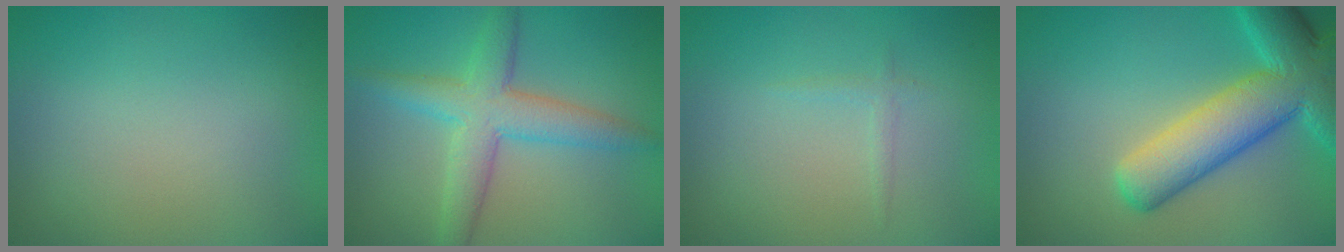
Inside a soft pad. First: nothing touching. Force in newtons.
{"total": 5.2, "press": 5.2, "slide": 0.2}
{"total": 0.7, "press": 0.7, "slide": 0.1}
{"total": 9.7, "press": 9.6, "slide": 0.5}